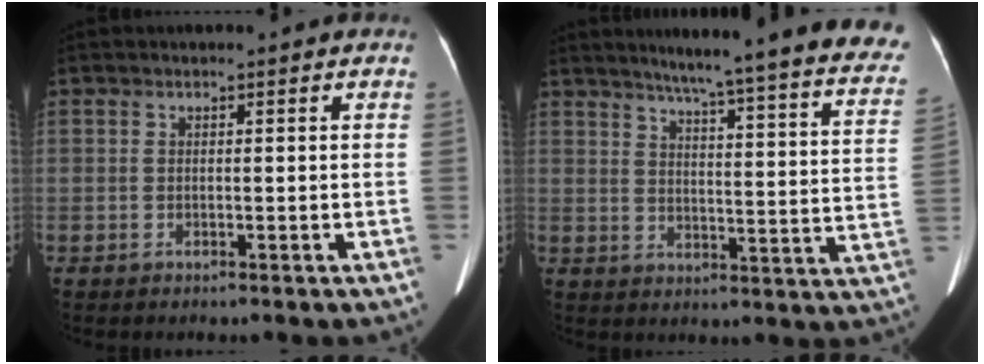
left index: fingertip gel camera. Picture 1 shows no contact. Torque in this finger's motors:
{"motor_torque": [1.06, -1.08, 0.56, 0.16]}